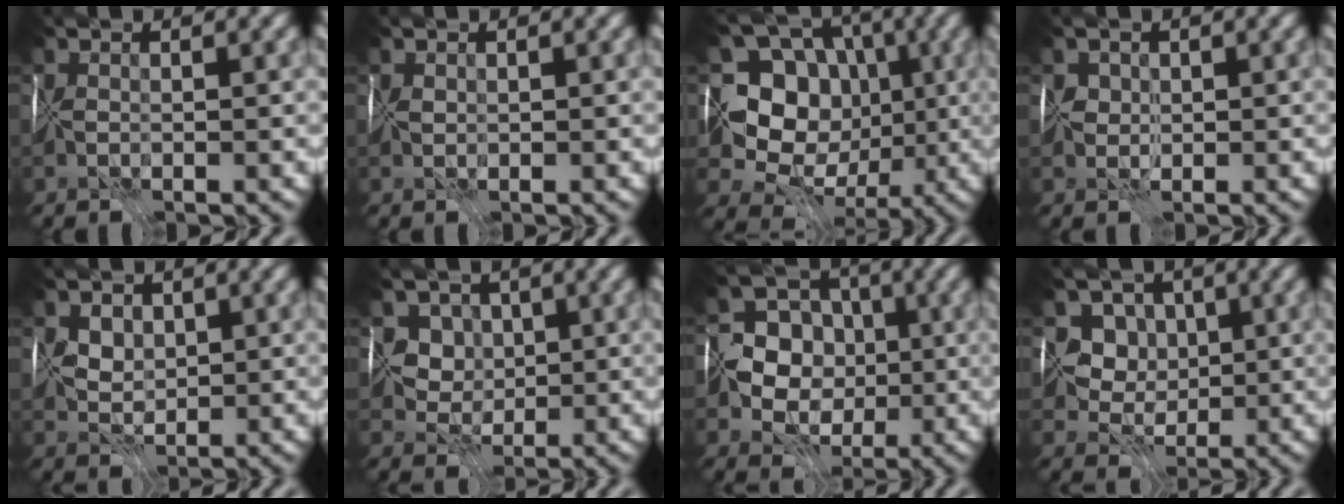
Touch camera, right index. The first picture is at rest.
{"total": 0.6, "force": [0.4, 0.5, 0.0], "torque": [-0.004, 0.004, 0.007]}
{"total": 9.5, "force": [0.8, 8.4, 4.4], "torque": [-0.057, 0.001, -0.006]}
{"total": 1.2, "force": [0.6, 1.0, -0.3], "torque": [0.017, 0.008, 0.011]}
{"total": 4.6, "force": [2.2, 3.4, 2.2], "torque": [-0.025, 0.032, 0.030]}
{"total": 4.0, "force": [1.9, 3.4, 1.1], "torque": [0.001, 0.005, 0.033]}
{"total": 7.1, "force": [-0.4, 6.4, 2.9], "torque": [-0.026, -0.002, -0.026]}
{"total": 5.1, "force": [2.0, 4.4, 1.7], "torque": [-0.008, 0.009, 0.025]}